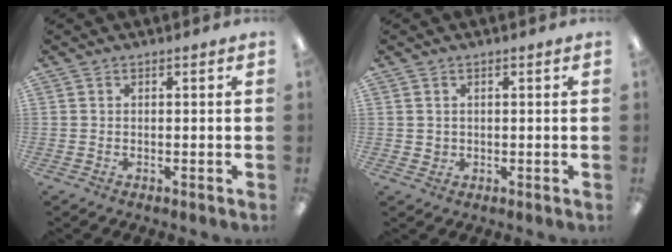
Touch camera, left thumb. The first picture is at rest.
{"total": 1.4, "force": [0.6, 1.2, 0.2], "torque": [-0.006, 0.004, 0.010]}